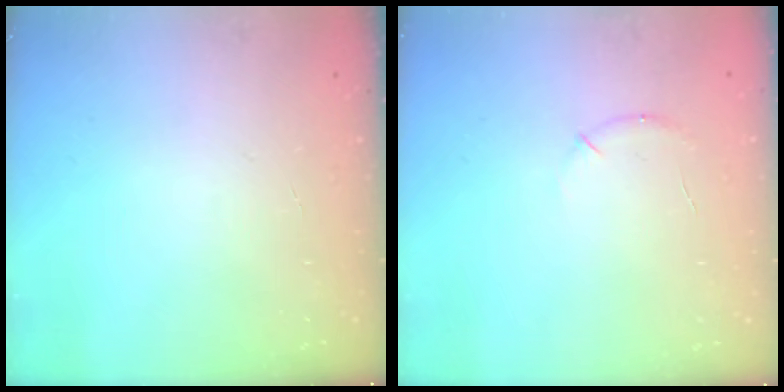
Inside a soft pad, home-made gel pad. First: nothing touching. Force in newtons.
{"total": 6.9, "press": 6.7, "slide": 1.7}